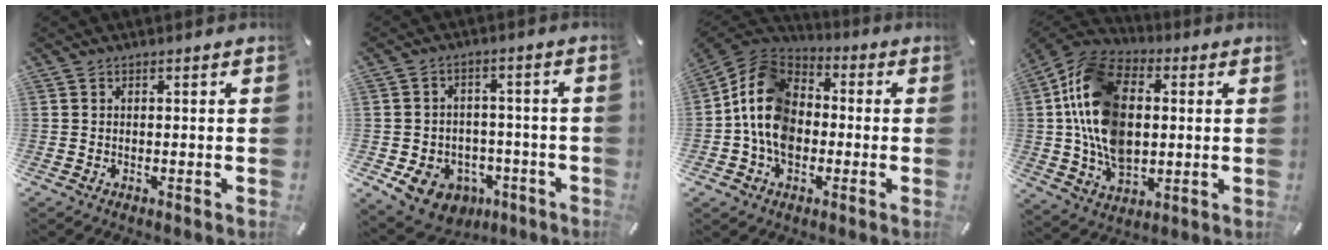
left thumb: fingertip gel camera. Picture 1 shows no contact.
{"total": 8.9, "force": [-4.1, 7.3, 3.0], "torque": [-0.051, 0.034, -0.067]}
{"total": 13.9, "force": [-2.6, 11.0, 8.1], "torque": [-0.193, 0.027, -0.050]}
{"total": 19.0, "force": [0.7, 13.2, 13.6], "torque": [-0.305, 0.007, 0.011]}